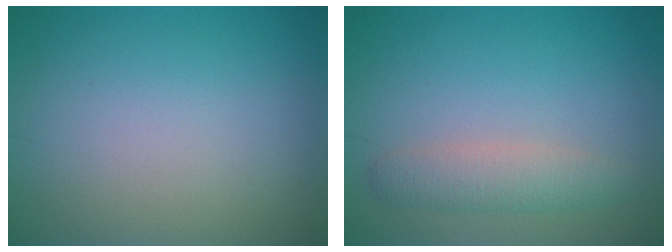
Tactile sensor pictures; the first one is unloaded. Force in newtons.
{"total": 2.7, "press": 2.7, "slide": 0.1}